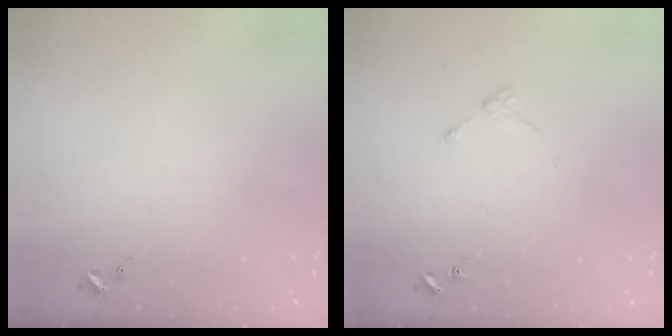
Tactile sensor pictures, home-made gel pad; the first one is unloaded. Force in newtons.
{"total": 4.7, "press": 4.6, "slide": 0.6}